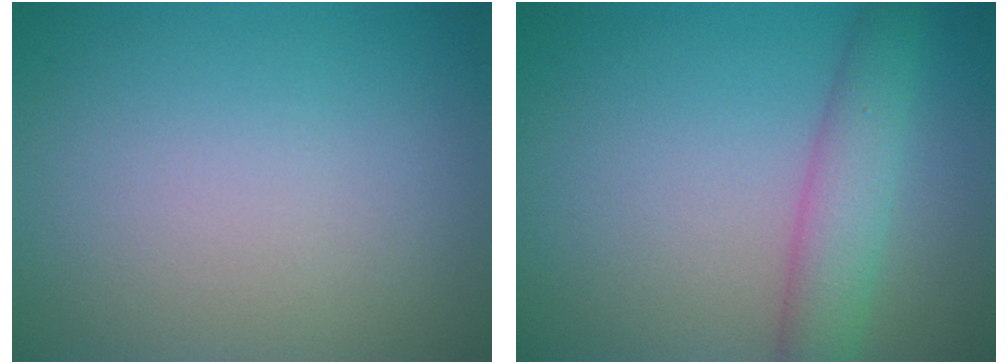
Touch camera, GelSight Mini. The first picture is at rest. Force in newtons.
{"total": 3.9, "press": 3.9, "slide": 0.1}